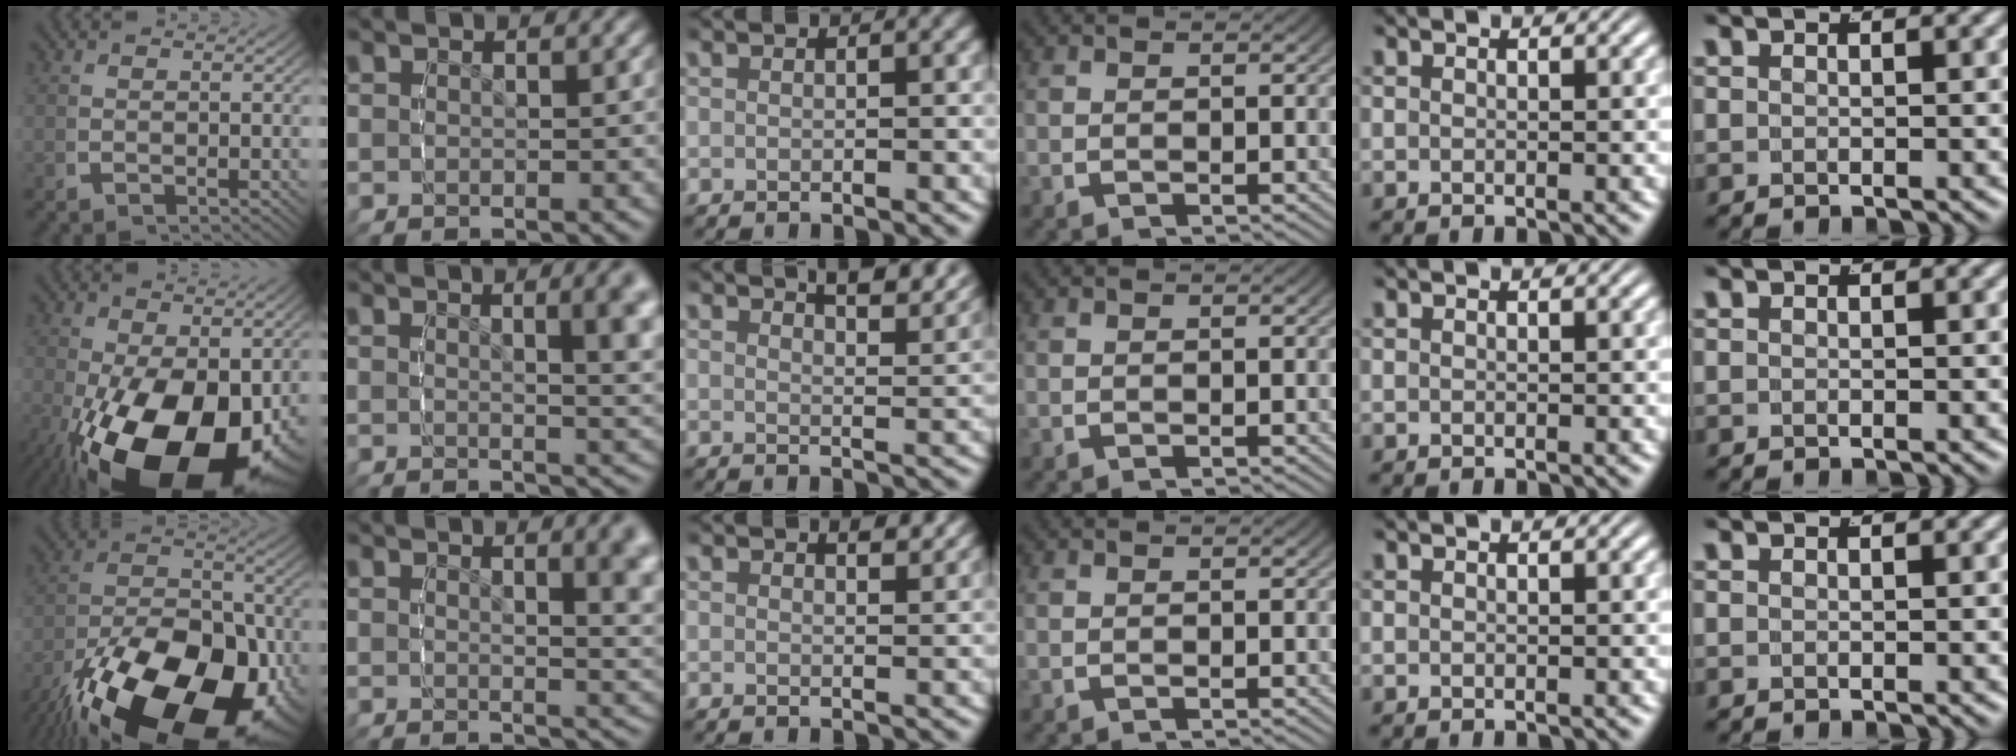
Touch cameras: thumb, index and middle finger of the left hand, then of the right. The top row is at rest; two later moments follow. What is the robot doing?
{"motion": "lift_and_place", "object": "screwdriver"}